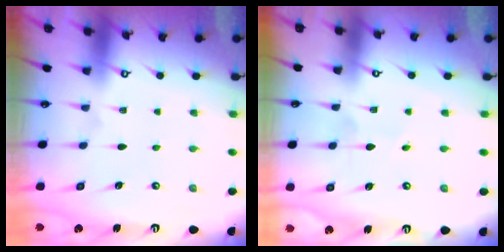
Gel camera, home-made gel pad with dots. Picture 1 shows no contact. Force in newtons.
{"total": 2.1, "press": 2.1, "slide": 0.2}